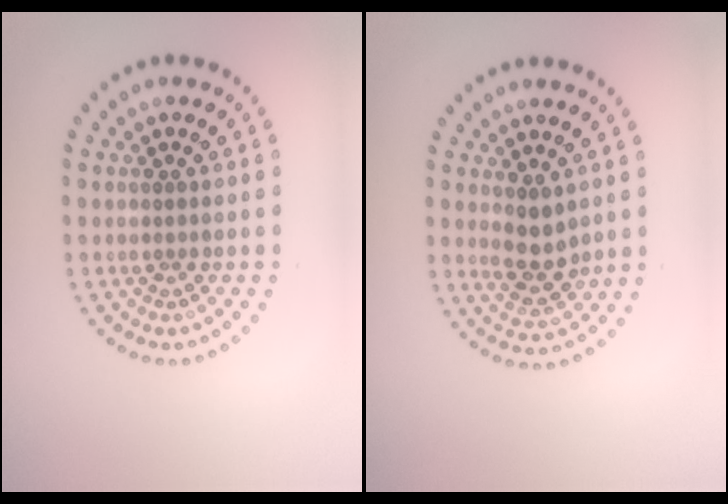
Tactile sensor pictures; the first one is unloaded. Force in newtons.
{"total": 2.9, "press": 2.7, "slide": 1.0}